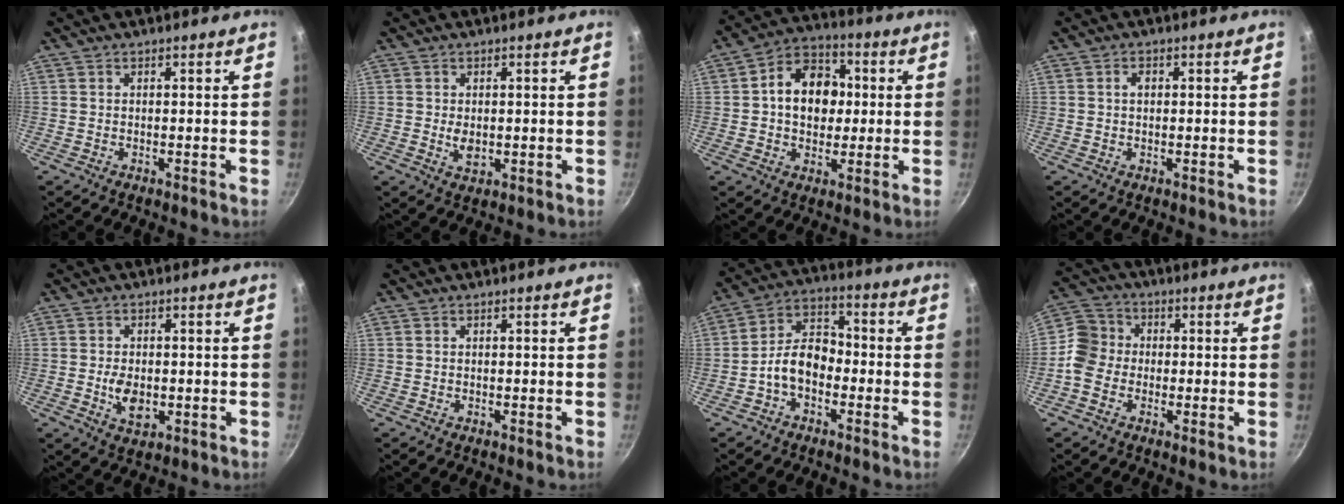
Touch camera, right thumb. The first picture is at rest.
{"total": 3.0, "force": [0.0, 2.0, 2.3], "torque": [-0.040, -0.007, 0.003]}
{"total": 13.0, "force": [1.2, 9.9, 8.4], "torque": [-0.092, 0.018, 0.003]}
{"total": 1.8, "force": [0.3, 1.2, 1.2], "torque": [-0.015, 0.005, 0.004]}
{"total": 5.7, "force": [-0.9, 3.6, 4.3], "torque": [-0.069, -0.003, -0.010]}
{"total": 0.0}
{"total": 8.9, "force": [-2.7, 6.0, 6.0], "torque": [-0.076, 0.042, -0.065]}
{"total": 7.8, "force": [-1.3, 6.7, 3.8], "torque": [-0.048, 0.021, -0.049]}